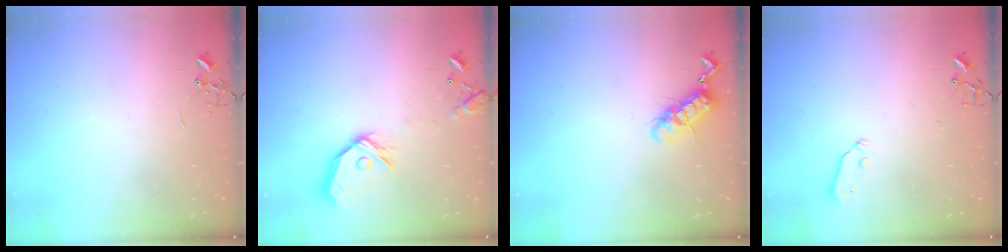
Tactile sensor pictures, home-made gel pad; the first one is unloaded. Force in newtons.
{"total": 14.2, "press": 14.1, "slide": 2.1}
{"total": 11.3, "press": 11.2, "slide": 1.2}
{"total": 3.3, "press": 3.3, "slide": 0.4}